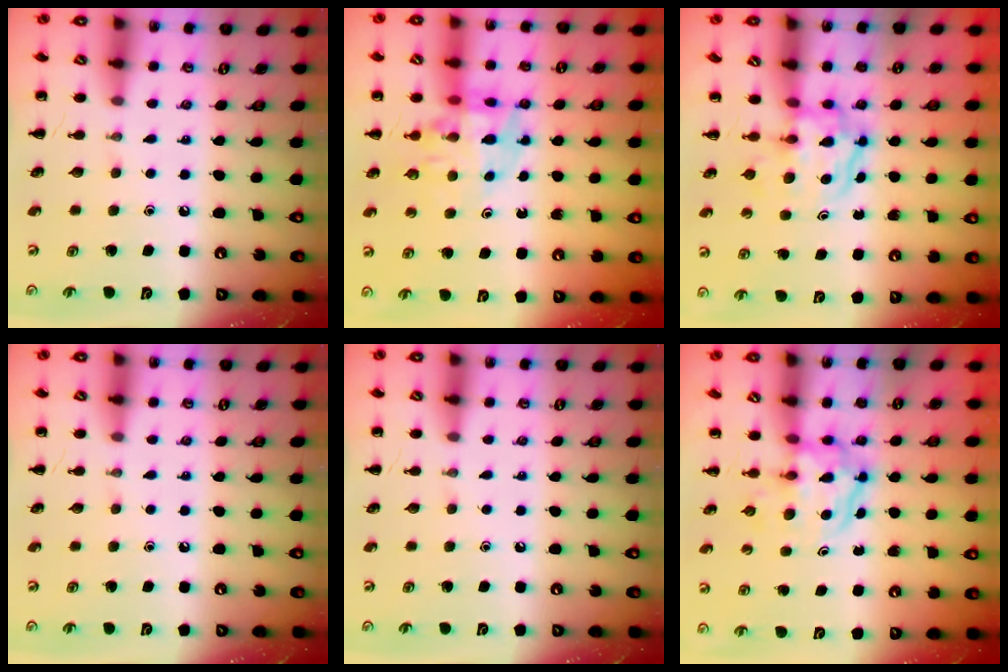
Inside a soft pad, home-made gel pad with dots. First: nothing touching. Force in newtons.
{"total": 10.5, "press": 10.1, "slide": 3.0}
{"total": 3.8, "press": 3.8, "slide": 0.5}
{"total": 0.0}
{"total": 0.0}
{"total": 3.9, "press": 3.9, "slide": 0.4}